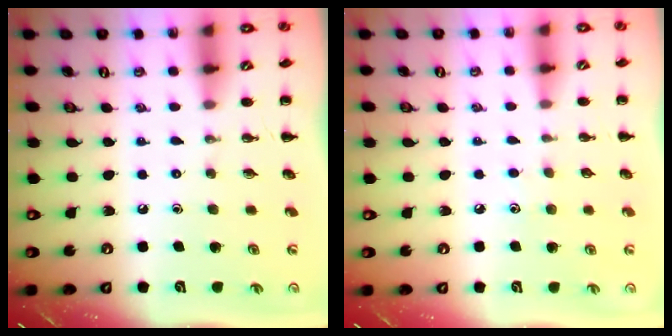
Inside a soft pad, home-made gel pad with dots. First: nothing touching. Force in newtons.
{"total": 3.7, "press": 3.6, "slide": 1.0}